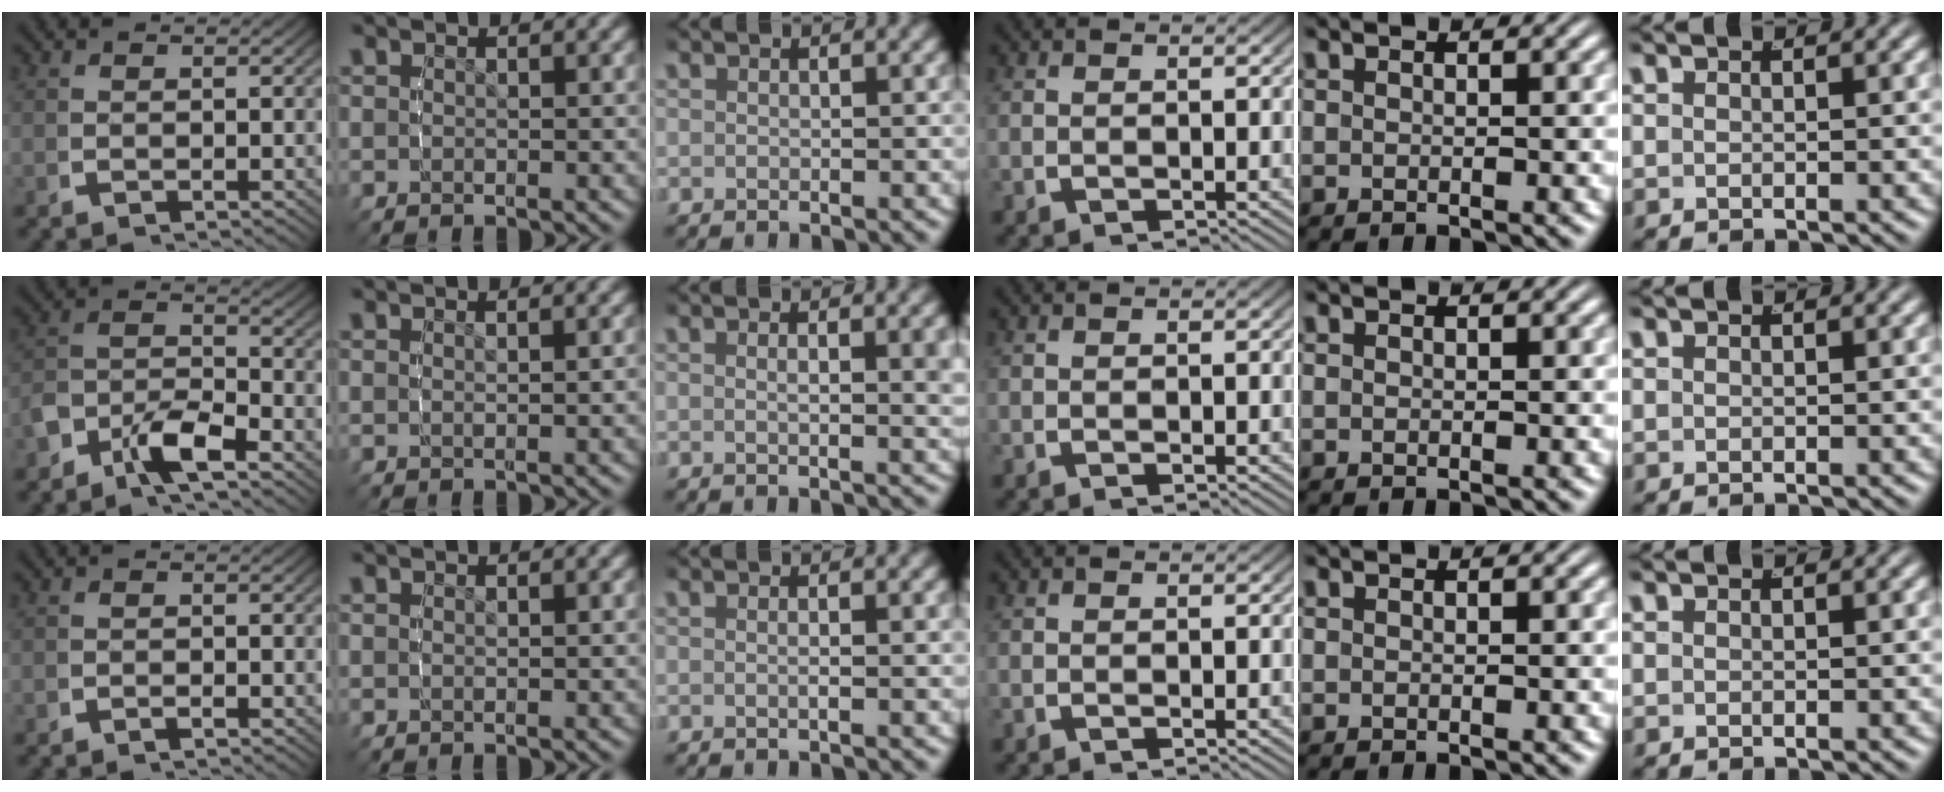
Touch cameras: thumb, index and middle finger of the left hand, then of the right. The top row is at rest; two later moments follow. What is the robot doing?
{"motion": "lift_and_place", "object": "stress ball aka squeeze ball"}